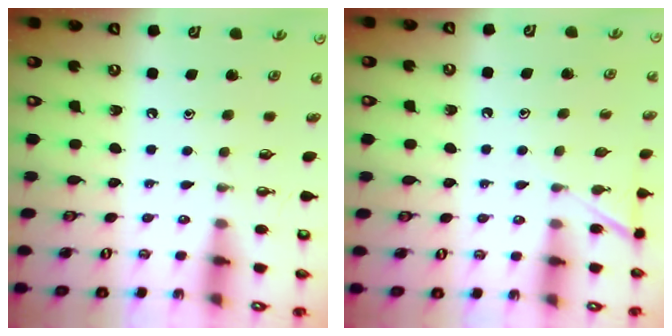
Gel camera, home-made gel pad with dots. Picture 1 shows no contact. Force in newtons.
{"total": 4.9, "press": 4.9, "slide": 0.6}